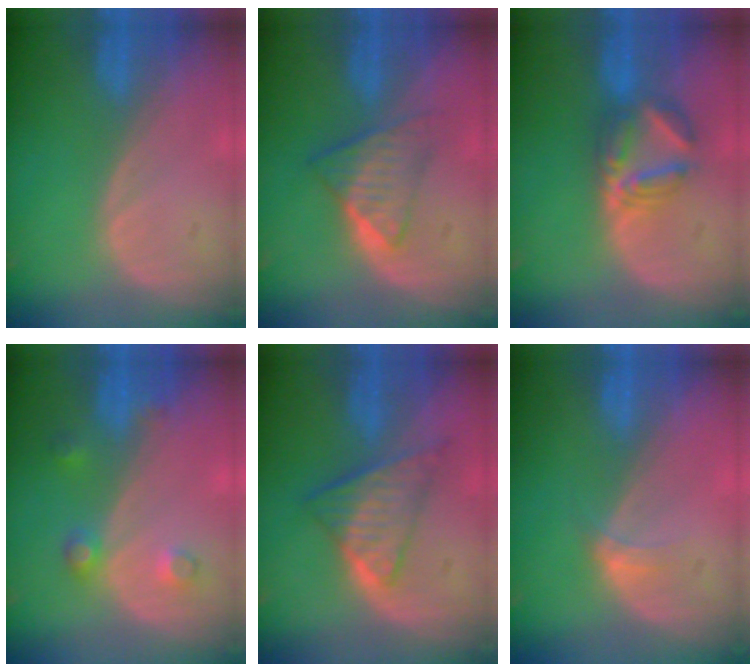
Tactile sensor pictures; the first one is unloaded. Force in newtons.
{"total": 6.0, "press": 5.1, "slide": 3.2}
{"total": 5.8, "press": 5.6, "slide": 1.3}
{"total": 3.4, "press": 3.2, "slide": 1.1}
{"total": 6.9, "press": 6.1, "slide": 3.2}
{"total": 1.9, "press": 1.5, "slide": 1.1}